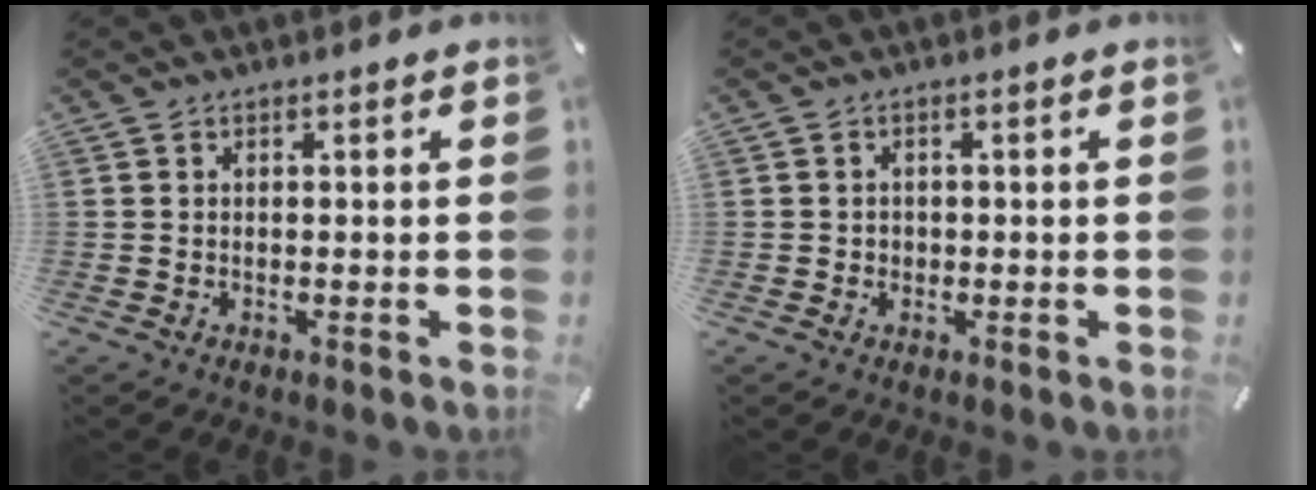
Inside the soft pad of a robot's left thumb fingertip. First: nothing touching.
{"total": 1.4, "force": [-0.3, 1.3, 0.3], "torque": [-0.008, 0.005, -0.009]}